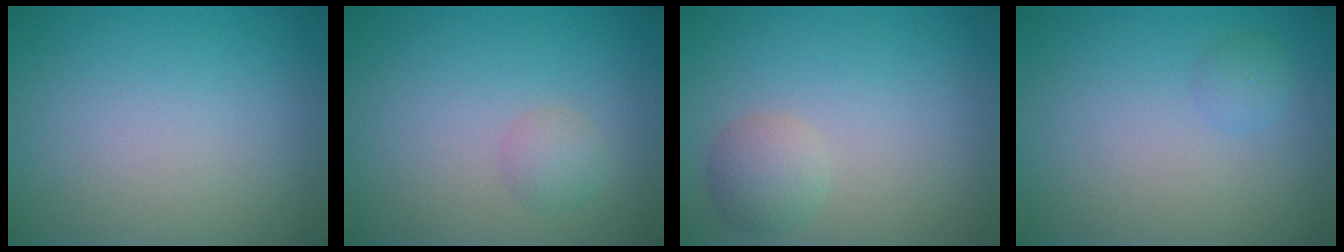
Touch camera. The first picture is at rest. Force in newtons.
{"total": 1.4, "press": 1.4, "slide": 0.1}
{"total": 2.3, "press": 2.3, "slide": 0.2}
{"total": 0.8, "press": 0.8, "slide": 0.0}